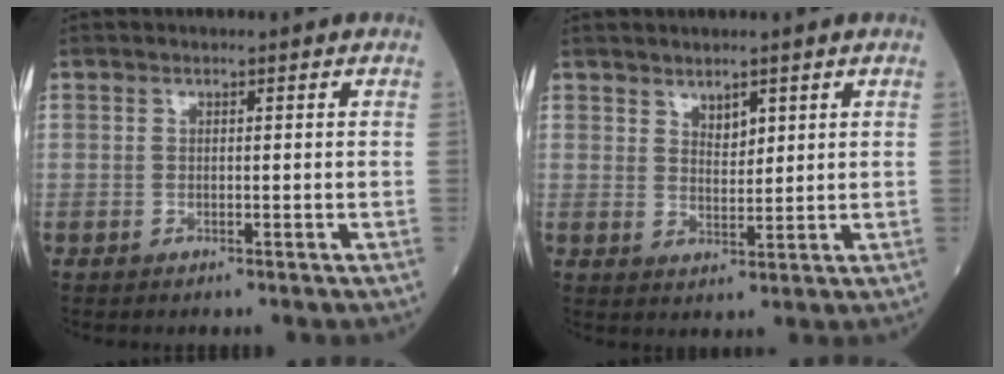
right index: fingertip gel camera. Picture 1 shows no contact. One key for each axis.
{"total": 2.7, "fx": 1.8, "fy": 1.2, "fz": 1.7, "tx": -0.031, "ty": -0.001, "tz": 0.038}